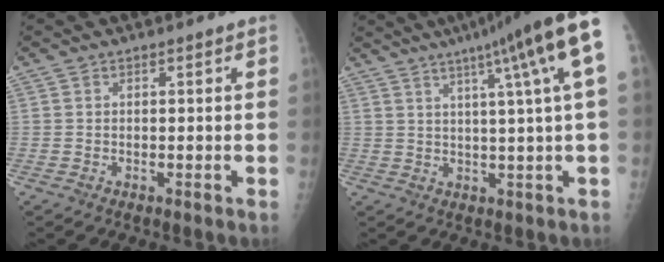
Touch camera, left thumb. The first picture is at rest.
{"total": 15.1, "force": [6.1, -0.2, 13.8], "torque": [-0.190, 0.010, 0.079]}